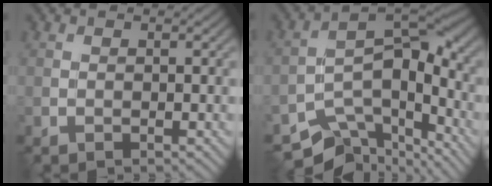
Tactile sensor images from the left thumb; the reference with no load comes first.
{"total": 11.8, "force": [-8.0, 5.5, 6.7], "torque": [-0.111, -0.021, -0.138]}